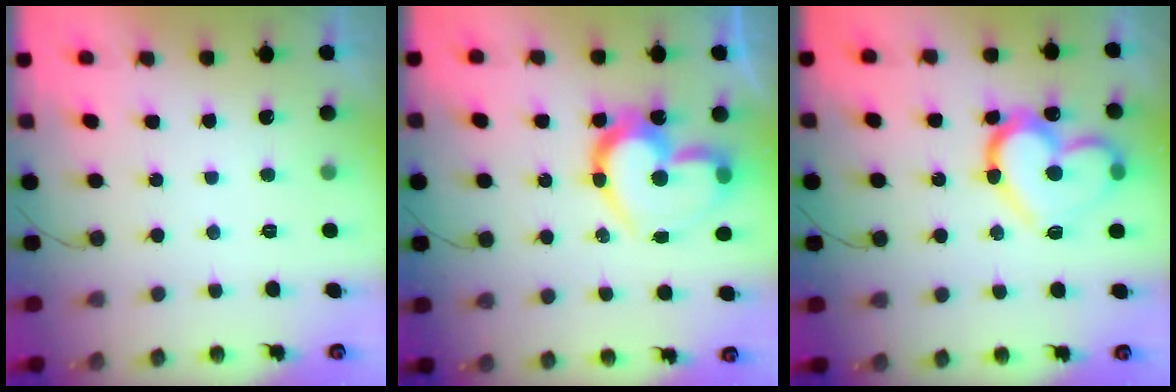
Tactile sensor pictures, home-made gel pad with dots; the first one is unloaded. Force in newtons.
{"total": 18.3, "press": 18.2, "slide": 1.3}
{"total": 18.6, "press": 18.6, "slide": 1.5}